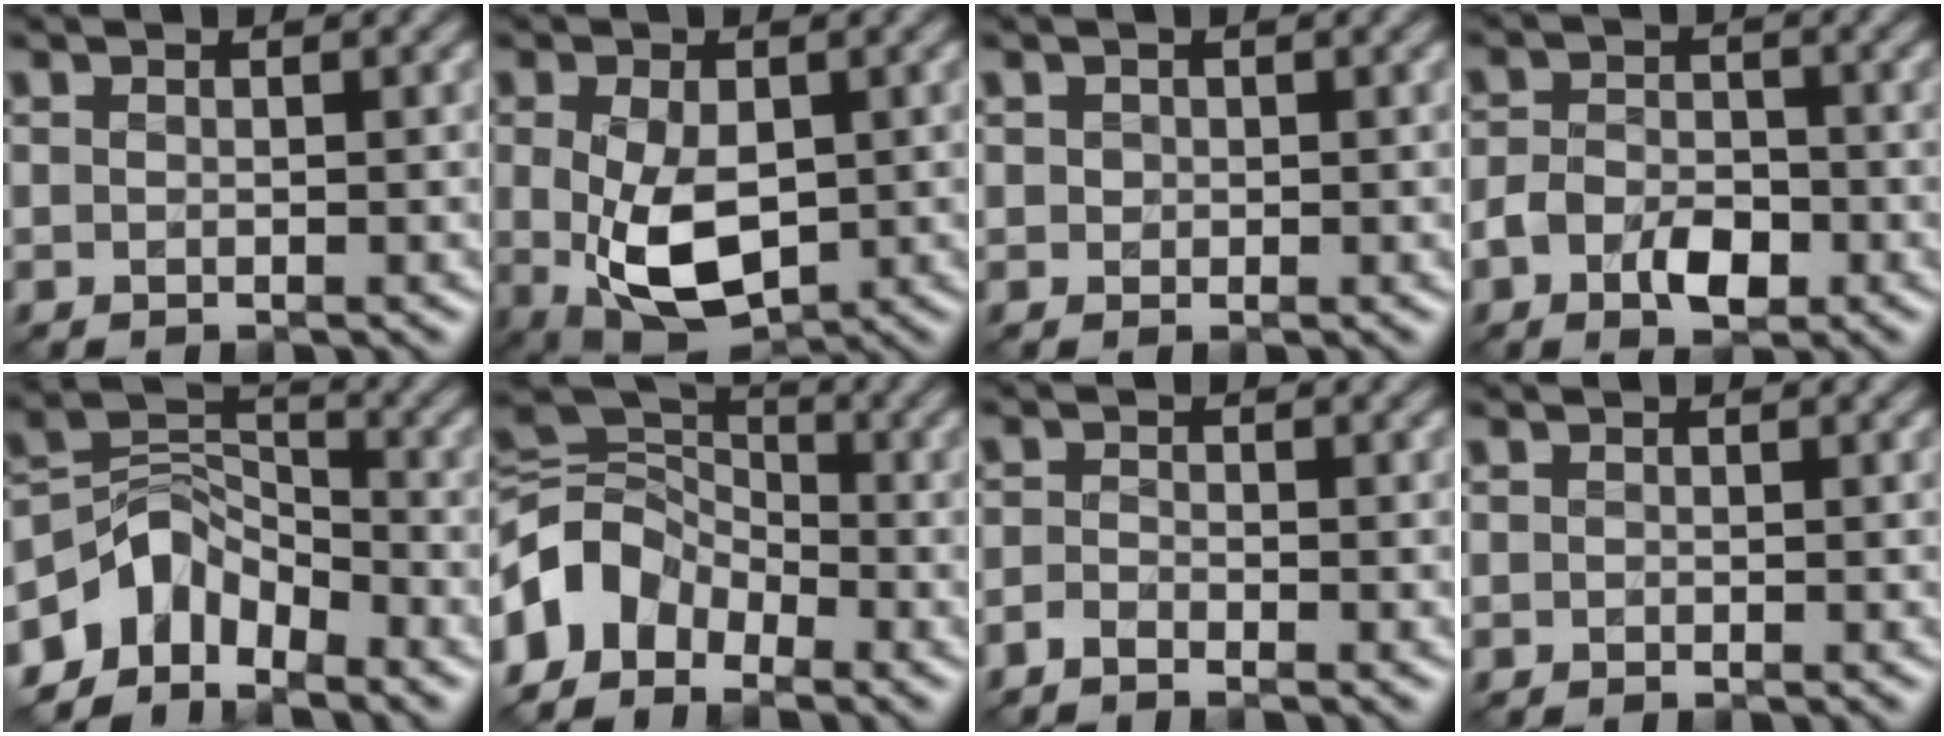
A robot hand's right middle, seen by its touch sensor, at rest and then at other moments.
{"total": 6.9, "force": [-0.6, 4.0, 5.6], "torque": [-0.122, -0.014, 0.002]}
{"total": 0.7, "force": [0.2, 0.7, 0.1], "torque": [0.001, -0.002, 0.003]}
{"total": 4.0, "force": [-1.8, 2.5, 2.5], "torque": [-0.045, 0.000, -0.037]}
{"total": 5.4, "force": [-3.7, 3.5, 2.0], "torque": [-0.018, 0.003, -0.075]}
{"total": 6.7, "force": [-3.5, 4.6, 3.2], "torque": [-0.058, 0.010, -0.089]}
{"total": 1.3, "force": [-1.0, 0.4, 0.7], "torque": [-0.015, -0.003, -0.027]}
{"total": 0.0}